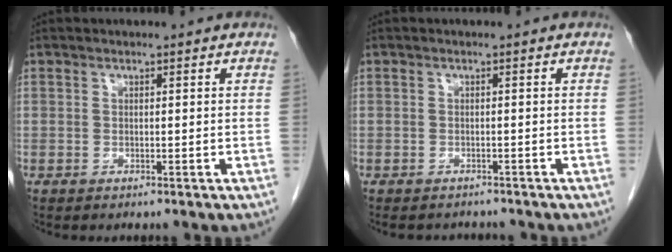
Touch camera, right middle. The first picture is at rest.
{"total": 3.9, "force": [-3.6, 1.3, 0.6], "torque": [-0.006, -0.003, -0.047]}